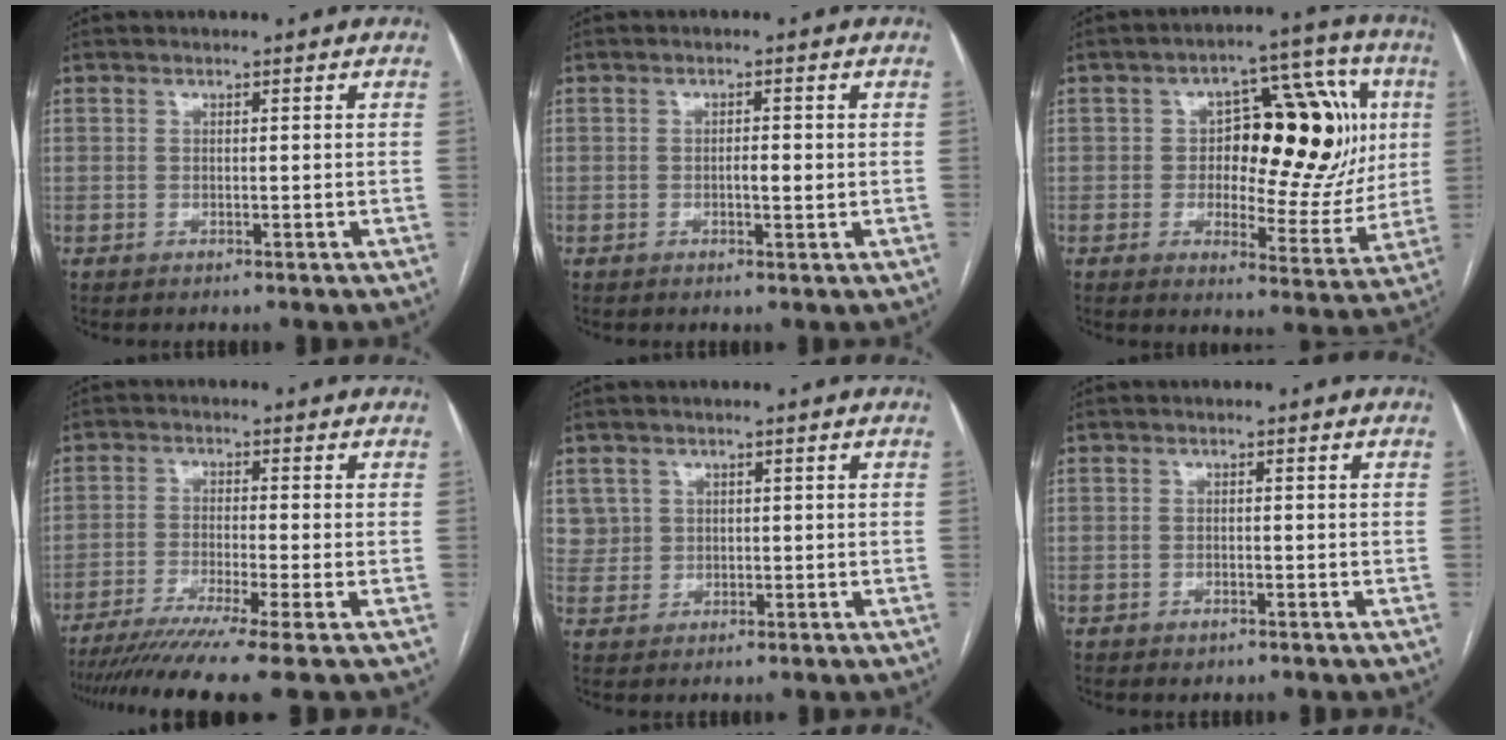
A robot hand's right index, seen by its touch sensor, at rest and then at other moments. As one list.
[{"total": 1.9, "force": [-0.2, 0.5, 1.9], "torque": [-0.032, 0.002, -0.003]}, {"total": 17.7, "force": [2.6, 8.2, 15.5], "torque": [-0.182, 0.037, 0.042]}, {"total": 11.3, "force": [-8.7, -1.9, 7.0], "torque": [-0.099, -0.031, -0.135]}, {"total": 3.2, "force": [1.4, 2.9, -0.3], "torque": [0.023, 0.009, 0.023]}, {"total": 0.9, "force": [-0.6, 0.5, 0.4], "torque": [-0.009, 0.000, -0.006]}]